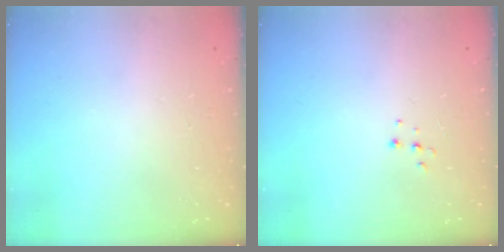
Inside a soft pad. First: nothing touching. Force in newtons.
{"total": 4.9, "press": 4.9, "slide": 0.7}